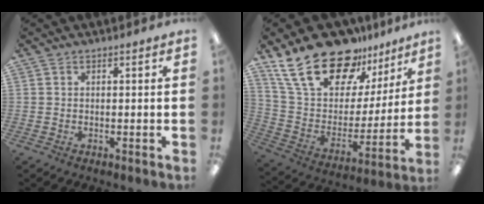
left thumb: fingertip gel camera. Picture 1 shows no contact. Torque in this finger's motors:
{"motor_torque": [0.46, 0.46, 1.43, -1.34, 0.11]}